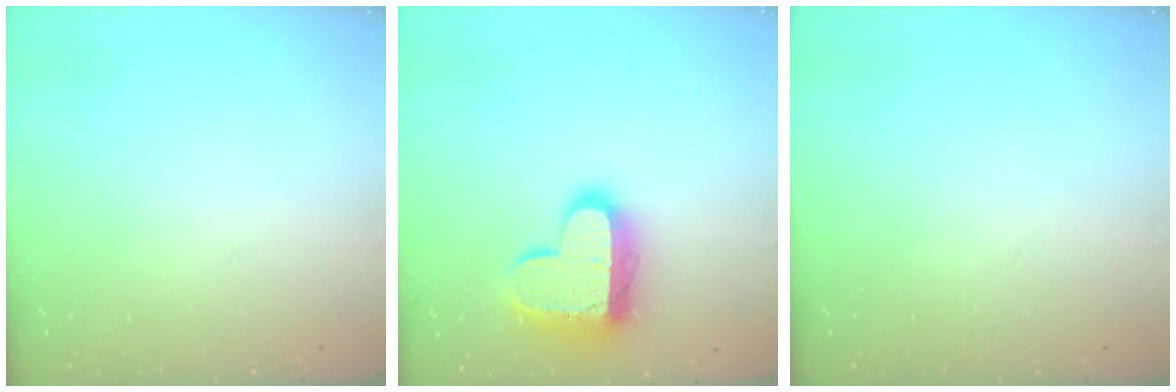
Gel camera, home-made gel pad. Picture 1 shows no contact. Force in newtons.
{"total": 16.7, "press": 16.6, "slide": 1.3}
{"total": 0.0}